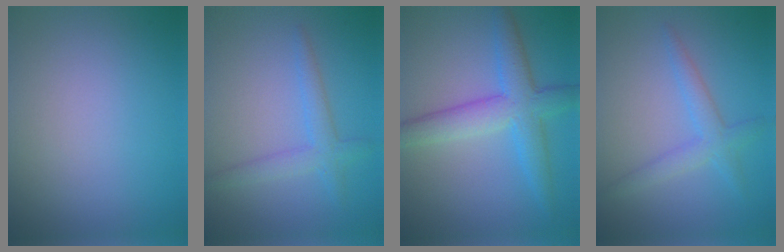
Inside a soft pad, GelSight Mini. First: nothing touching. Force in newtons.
{"total": 2.5, "press": 2.5, "slide": 0.1}
{"total": 5.3, "press": 5.3, "slide": 0.1}
{"total": 2.5, "press": 2.5, "slide": 0.1}